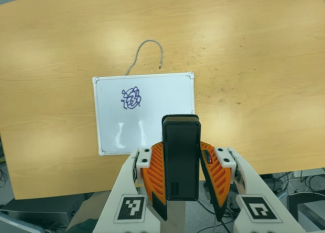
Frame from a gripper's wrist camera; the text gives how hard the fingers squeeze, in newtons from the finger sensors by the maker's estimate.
{"total": 5.3, "left": 4.1, "right": 6.4}